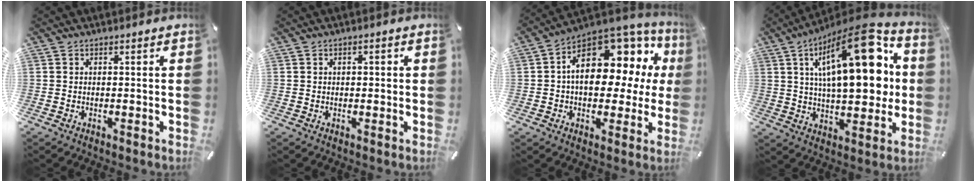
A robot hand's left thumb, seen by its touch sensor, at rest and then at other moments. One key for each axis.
{"total": 1.3, "fx": 0.1, "fy": 0.8, "fz": 1.0, "tx": -0.020, "ty": 0.006, "tz": 0.000}
{"total": 17.9, "fx": 4.2, "fy": 11.2, "fz": 13.3, "tx": -0.184, "ty": -0.027, "tz": 0.073}
{"total": 25.4, "fx": 7.5, "fy": 11.9, "fz": 21.1, "tx": -0.320, "ty": -0.038, "tz": 0.110}